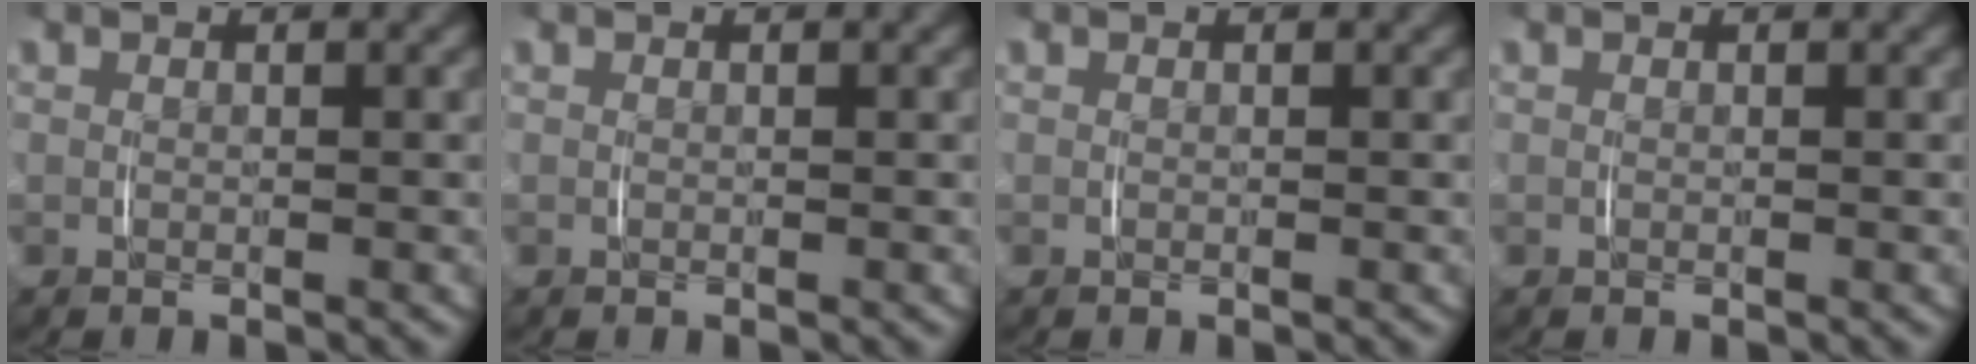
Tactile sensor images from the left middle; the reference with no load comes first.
{"total": 0.0}
{"total": 0.0}
{"total": 0.0}